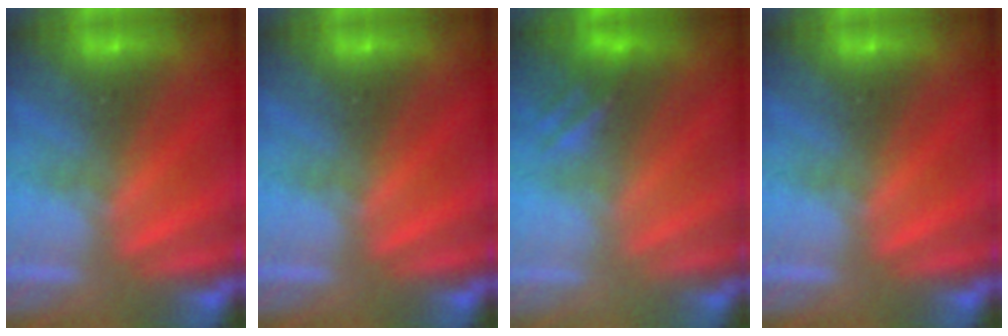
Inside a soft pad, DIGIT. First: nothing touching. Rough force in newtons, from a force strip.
{"total": 0.0}
{"total": 2.6}
{"total": 0.0}